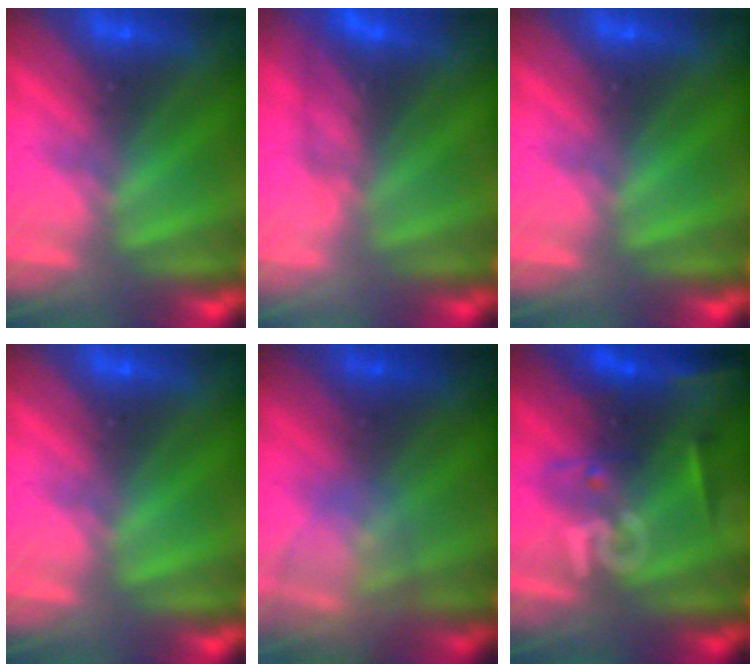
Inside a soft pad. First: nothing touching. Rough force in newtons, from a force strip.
{"total": 4.6}
{"total": 0.0}
{"total": 0.0}
{"total": 3.9}
{"total": 2.5}